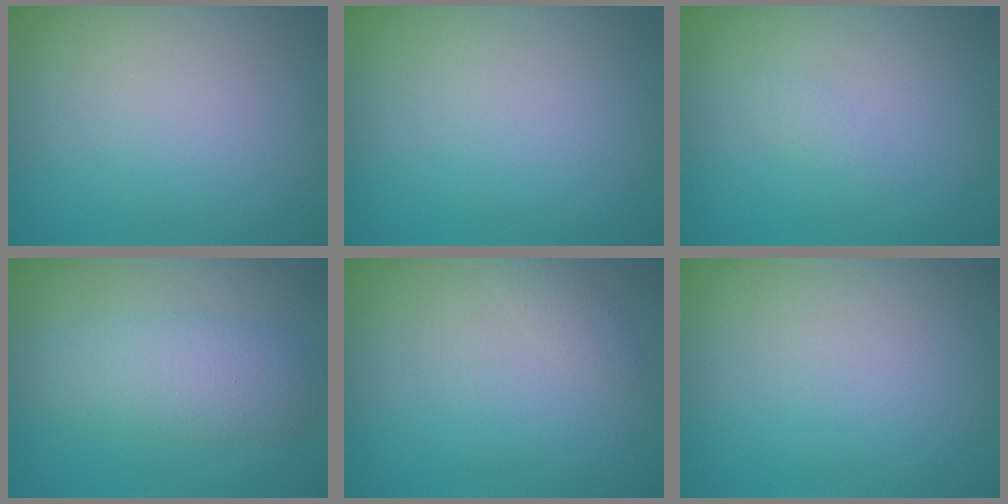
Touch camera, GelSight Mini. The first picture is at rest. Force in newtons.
{"total": 0.0}
{"total": 0.5, "press": 0.5, "slide": 0.1}
{"total": 4.3, "press": 4.3, "slide": 0.1}
{"total": 0.7, "press": 0.7, "slide": 0.0}
{"total": 0.0}